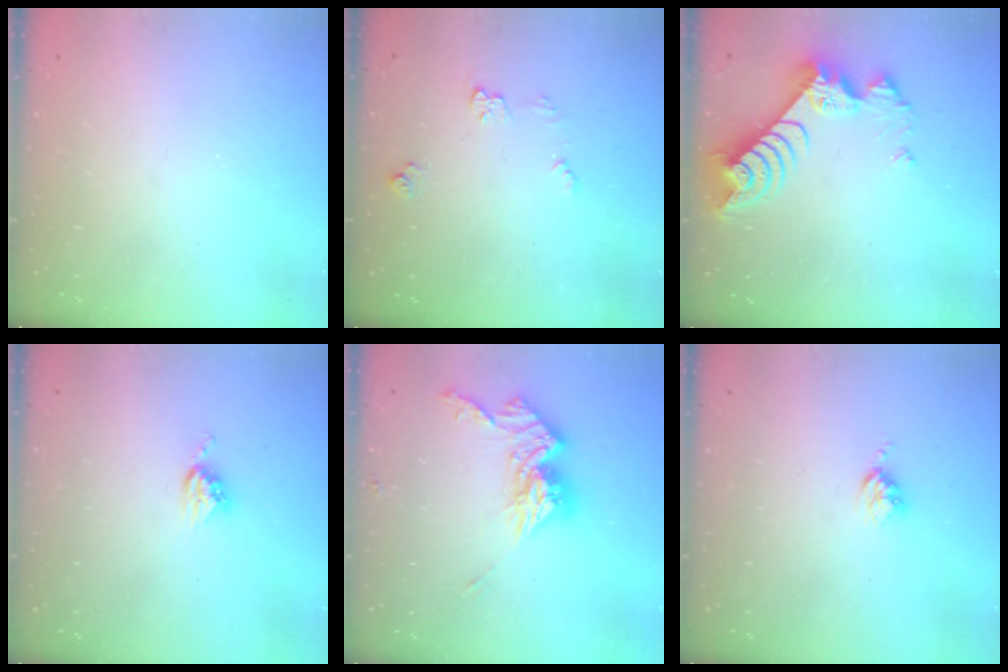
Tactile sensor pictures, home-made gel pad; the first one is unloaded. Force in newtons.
{"total": 5.9, "press": 5.8, "slide": 0.6}
{"total": 9.3, "press": 9.3, "slide": 1.0}
{"total": 5.2, "press": 5.2, "slide": 0.1}
{"total": 12.8, "press": 12.7, "slide": 1.1}
{"total": 3.4, "press": 3.4, "slide": 0.4}